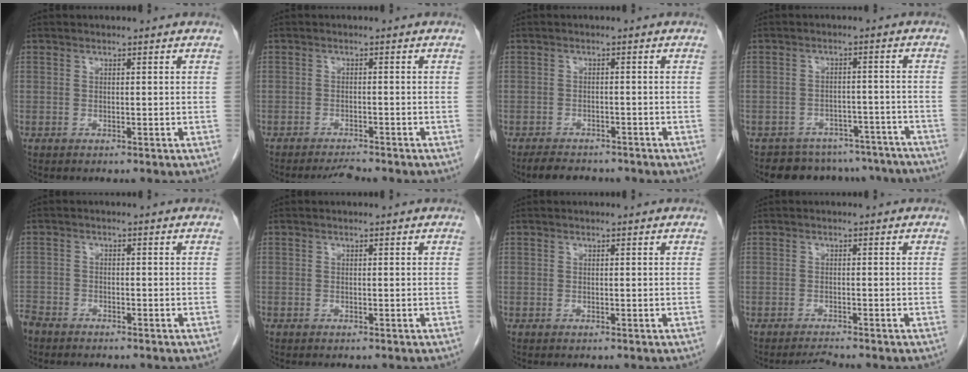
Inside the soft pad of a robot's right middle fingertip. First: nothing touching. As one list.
[{"total": 2.4, "force": [-2.3, -0.3, 0.5], "torque": [-0.016, -0.013, -0.036]}, {"total": 5.6, "force": [-4.8, 2.0, 1.9], "torque": [-0.035, -0.008, -0.067]}, {"total": 12.7, "force": [-11.5, 5.3, 1.3], "torque": [-0.006, 0.027, -0.126]}, {"total": 3.9, "force": [-3.5, 1.6, 0.7], "torque": [-0.017, -0.006, -0.069]}, {"total": 0.0}, {"total": 0.0}, {"total": 1.5, "force": [-1.3, -0.6, 0.0], "torque": [-0.009, -0.012, -0.021]}]